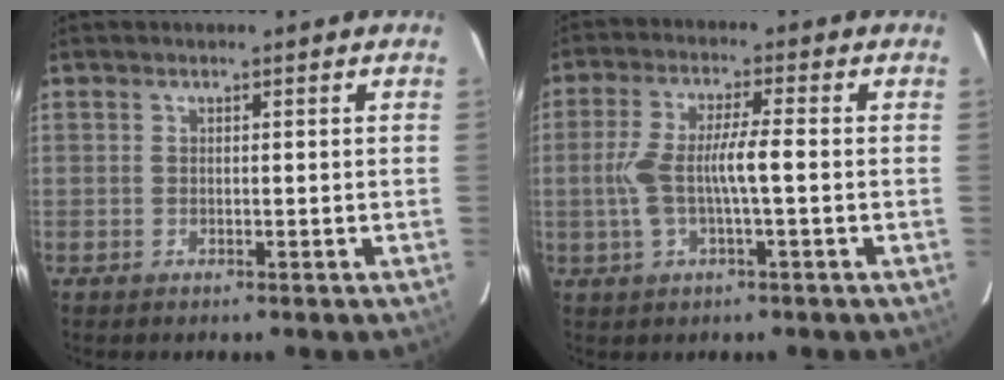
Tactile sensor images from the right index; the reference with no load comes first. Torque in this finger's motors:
{"motor_torque": [0.36, -0.08, 0.27, 0.15]}